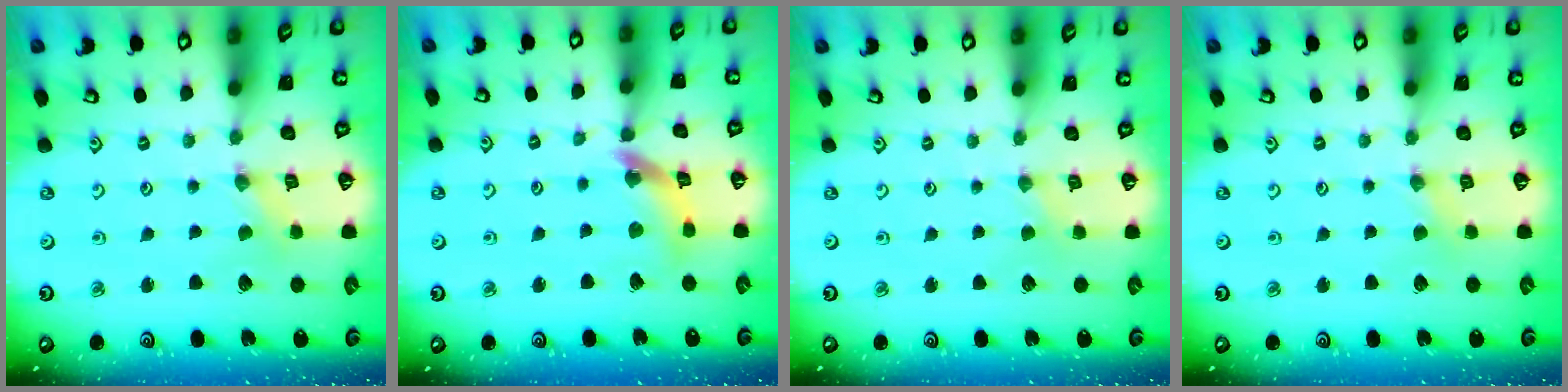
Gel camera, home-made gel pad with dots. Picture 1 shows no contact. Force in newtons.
{"total": 11.1, "press": 11.0, "slide": 1.3}
{"total": 0.0}
{"total": 1.8, "press": 1.7, "slide": 0.5}